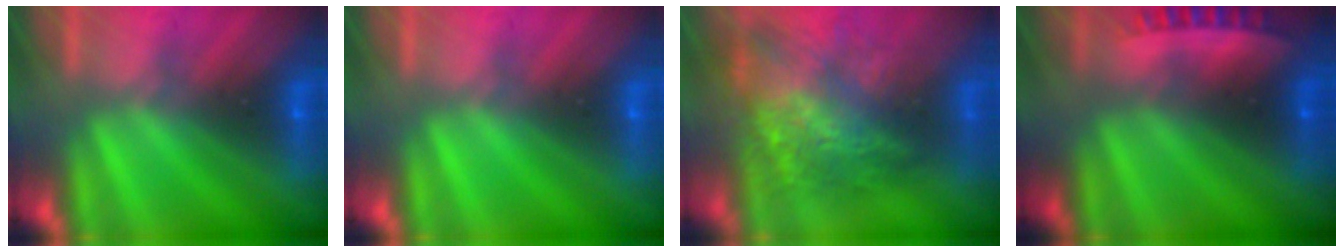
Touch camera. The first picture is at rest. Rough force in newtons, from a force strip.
{"total": 0.0}
{"total": 7.5}
{"total": 2.7}